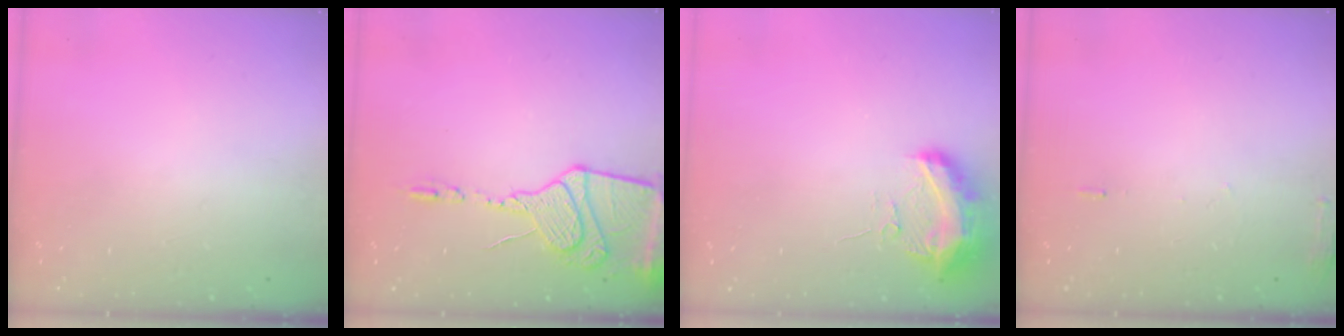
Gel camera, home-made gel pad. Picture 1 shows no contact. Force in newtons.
{"total": 15.2, "press": 15.1, "slide": 2.1}
{"total": 10.0, "press": 10.0, "slide": 0.8}
{"total": 5.9, "press": 5.7, "slide": 1.6}